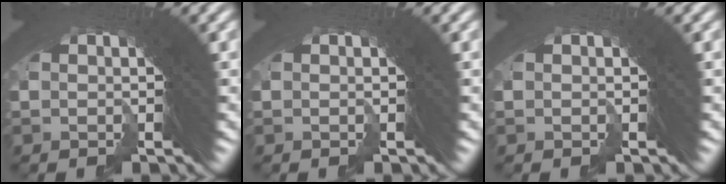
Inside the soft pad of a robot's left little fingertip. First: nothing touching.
{"total": 0.0}
{"total": 0.0}